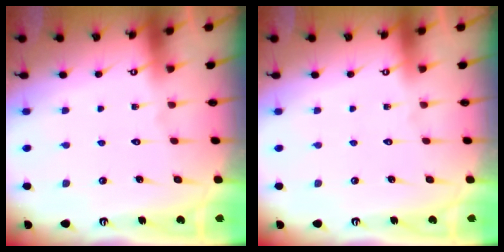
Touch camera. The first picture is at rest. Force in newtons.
{"total": 0.0}